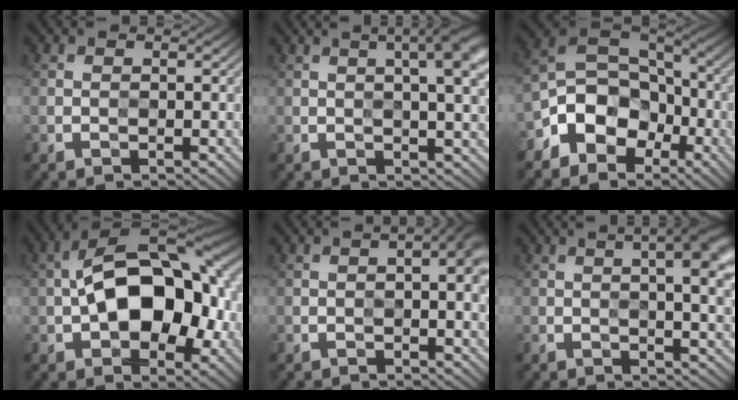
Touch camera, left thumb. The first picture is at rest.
{"total": 7.9, "force": [3.0, 2.0, 7.1], "torque": [-0.065, 0.030, 0.027]}
{"total": 10.4, "force": [-5.3, 7.2, 5.3], "torque": [-0.102, -0.012, -0.109]}
{"total": 16.3, "force": [-0.6, 9.4, 13.4], "torque": [-0.195, 0.011, -0.013]}
{"total": 3.6, "force": [0.4, 0.7, 3.5], "torque": [-0.050, 0.007, 0.006]}
{"total": 9.1, "force": [3.1, 2.7, 8.1], "torque": [-0.079, 0.028, 0.026]}